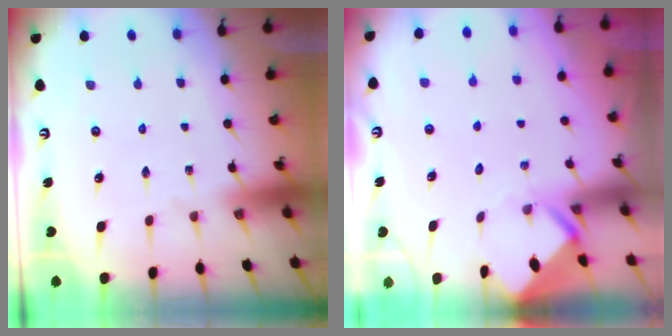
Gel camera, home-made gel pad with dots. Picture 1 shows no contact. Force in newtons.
{"total": 3.4, "press": 3.4, "slide": 0.1}